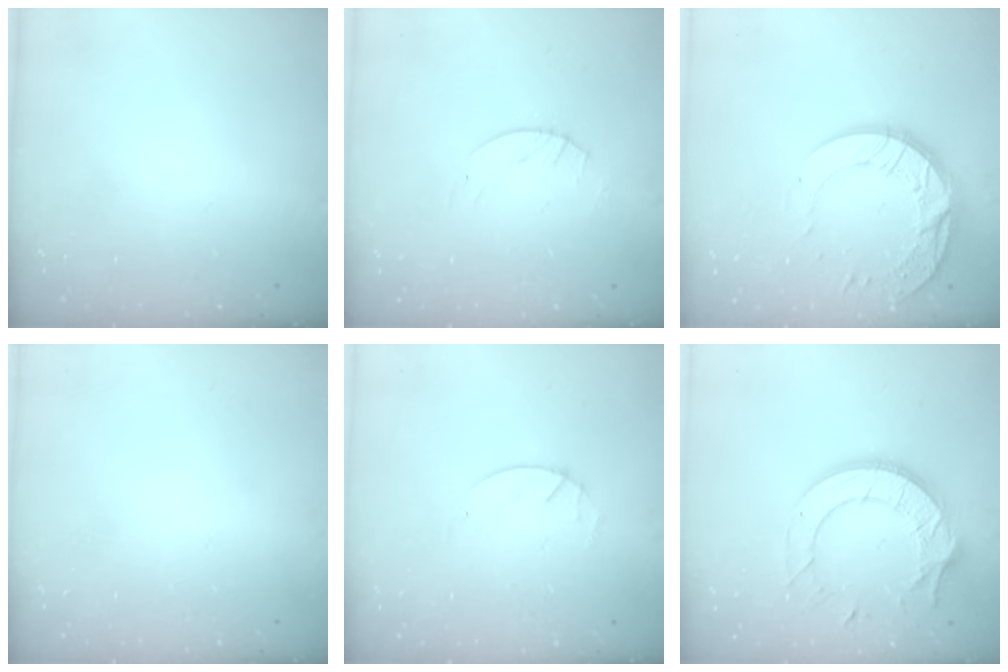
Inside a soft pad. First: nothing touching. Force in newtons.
{"total": 2.8, "press": 2.8, "slide": 0.4}
{"total": 17.3, "press": 17.2, "slide": 1.9}
{"total": 0.0}
{"total": 1.8, "press": 1.8, "slide": 0.2}
{"total": 16.0, "press": 15.9, "slide": 1.4}